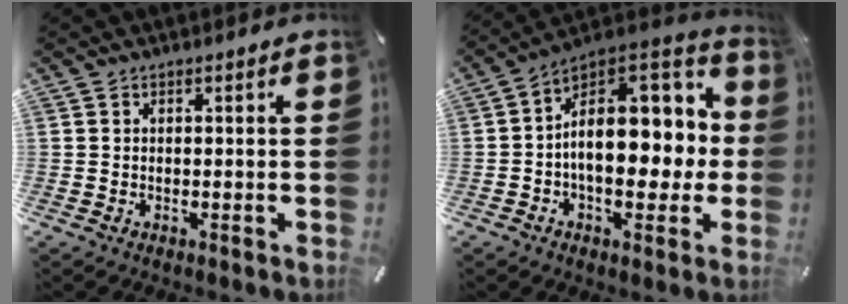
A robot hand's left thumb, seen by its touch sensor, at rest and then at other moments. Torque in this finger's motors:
{"motor_torque": [0.08, 3.43, 1.40, 0.79, 0.58]}